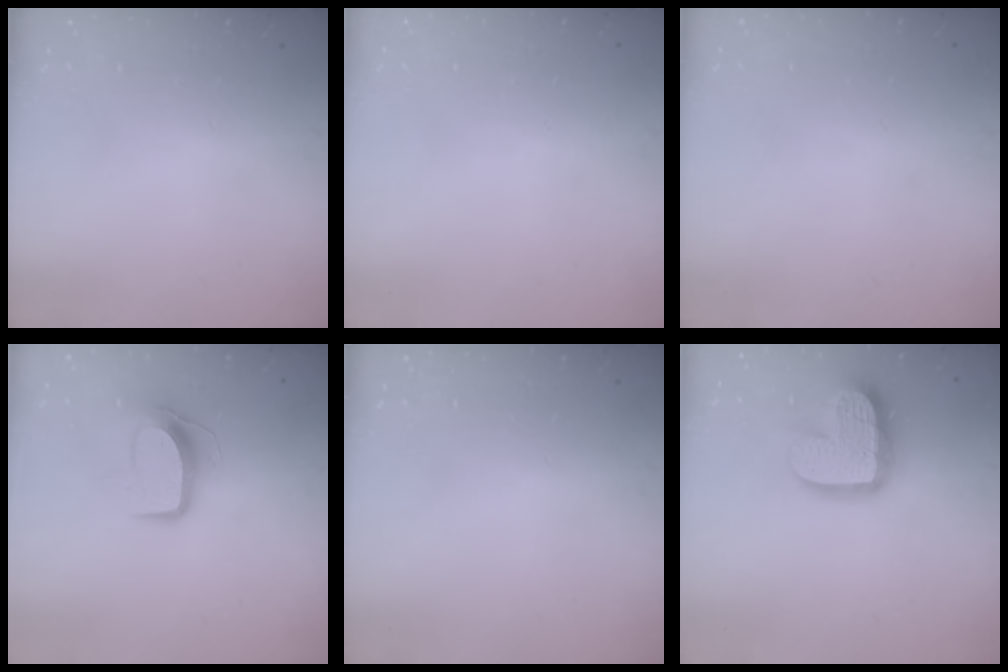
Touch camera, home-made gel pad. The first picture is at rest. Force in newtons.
{"total": 0.0}
{"total": 0.0}
{"total": 9.2, "press": 9.2, "slide": 0.2}
{"total": 0.0}
{"total": 17.0, "press": 16.9, "slide": 1.4}